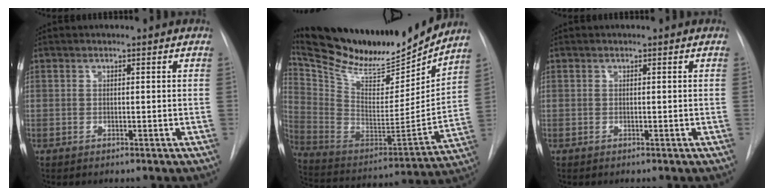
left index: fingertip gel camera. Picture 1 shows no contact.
{"total": 23.5, "force": [21.3, 4.7, 8.7], "torque": [-0.164, -0.043, 0.344]}
{"total": 0.0}